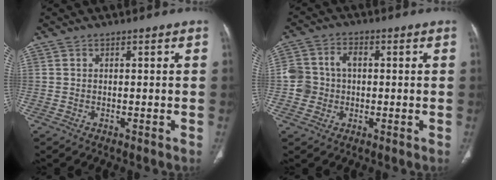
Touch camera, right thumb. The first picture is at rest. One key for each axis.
{"total": 7.1, "fx": -0.2, "fy": 6.3, "fz": 3.3, "tx": -0.051, "ty": 0.025, "tz": -0.009}